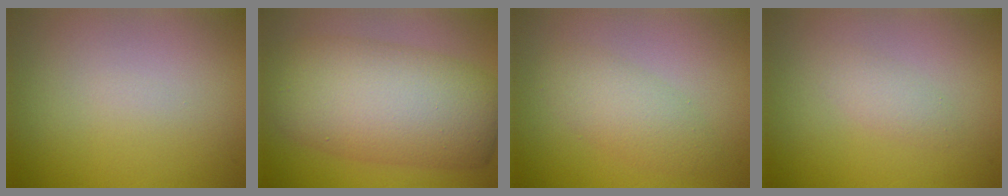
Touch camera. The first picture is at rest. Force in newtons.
{"total": 10.5, "press": 10.5, "slide": 0.2}
{"total": 2.9, "press": 2.8, "slide": 0.2}
{"total": 1.3, "press": 1.3, "slide": 0.1}